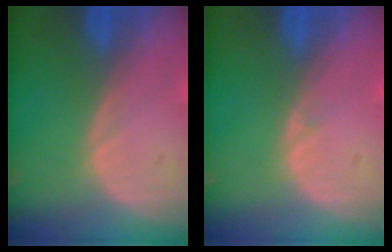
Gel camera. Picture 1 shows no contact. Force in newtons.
{"total": 0.6, "press": 0.2, "slide": 0.5}